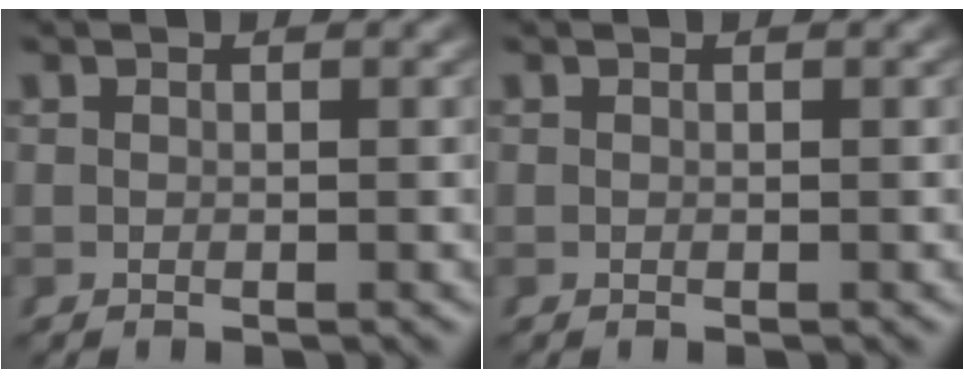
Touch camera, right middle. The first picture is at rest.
{"total": 0.0}